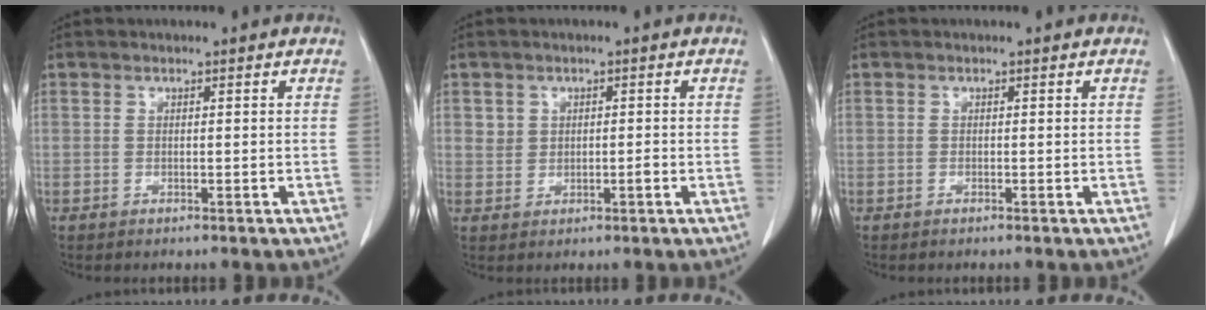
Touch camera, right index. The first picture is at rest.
{"total": 2.4, "force": [0.2, 1.9, 1.4], "torque": [-0.023, 0.009, 0.007]}
{"total": 0.0}